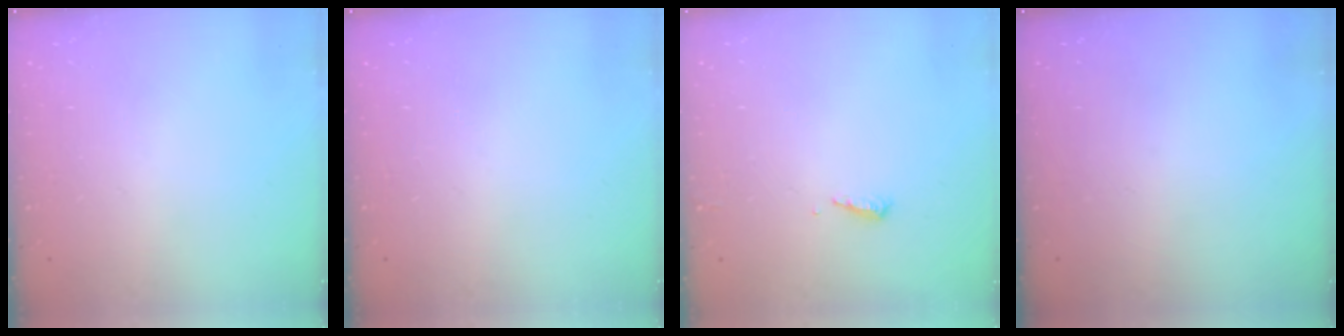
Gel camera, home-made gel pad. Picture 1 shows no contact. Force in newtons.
{"total": 0.0}
{"total": 5.1, "press": 5.1, "slide": 0.5}
{"total": 0.0}